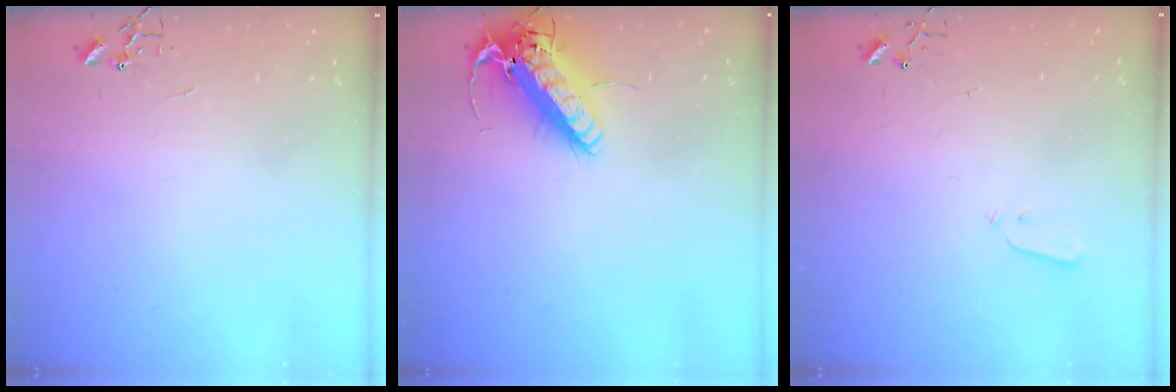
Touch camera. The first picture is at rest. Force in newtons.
{"total": 17.8, "press": 17.5, "slide": 3.4}
{"total": 2.8, "press": 2.7, "slide": 0.4}